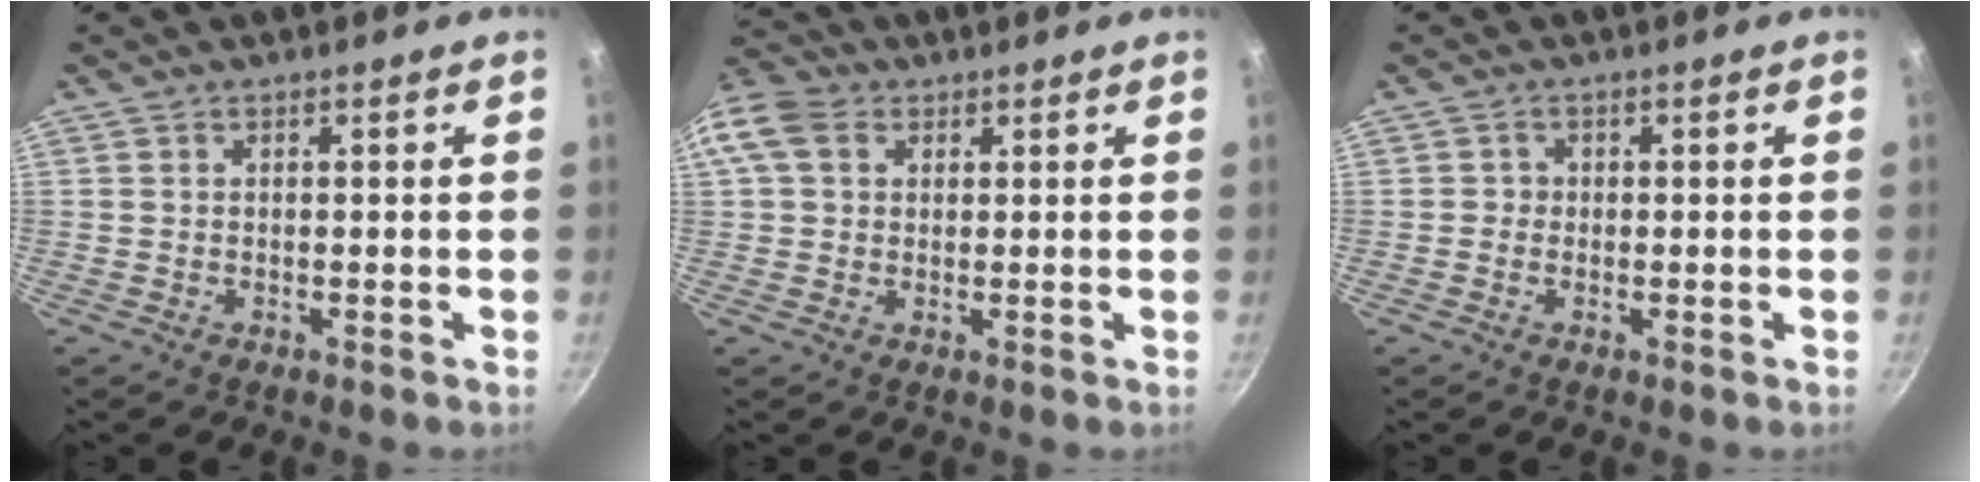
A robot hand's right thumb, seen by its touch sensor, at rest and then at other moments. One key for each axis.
{"total": 10.6, "fx": 3.0, "fy": 8.4, "fz": 5.8, "tx": -0.118, "ty": 0.020, "tz": 0.042}
{"total": 1.2, "fx": -0.2, "fy": 1.1, "fz": 0.2, "tx": 0.005, "ty": 0.000, "tz": -0.006}